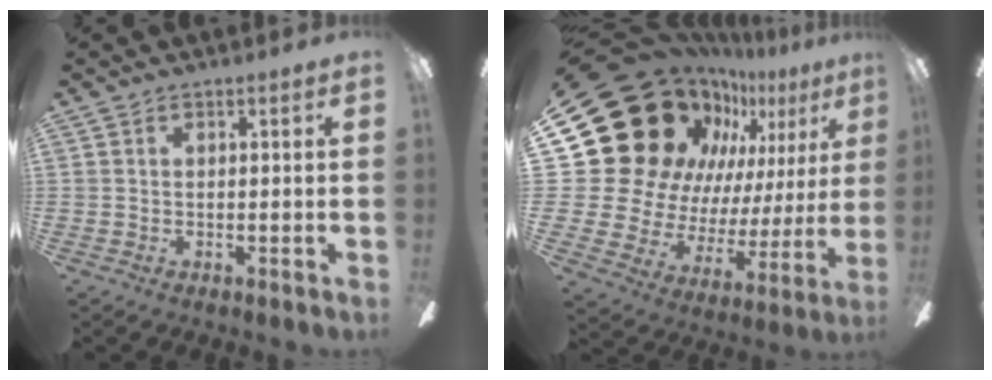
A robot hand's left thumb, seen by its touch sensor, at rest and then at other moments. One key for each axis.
{"total": 27.6, "fx": 16.3, "fy": 17.4, "fz": 13.9, "tx": -0.234, "ty": -0.136, "tz": 0.340}